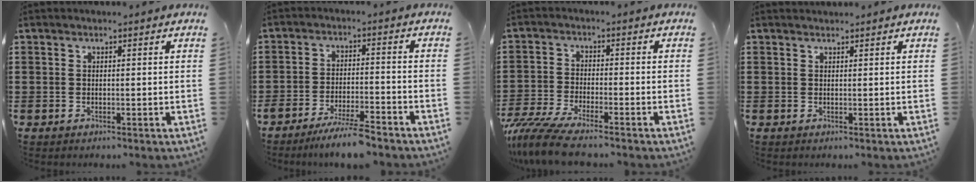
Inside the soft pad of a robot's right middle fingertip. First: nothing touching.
{"total": 5.3, "force": [-4.7, 0.0, 2.3], "torque": [-0.042, -0.007, -0.087]}
{"total": 6.1, "force": [-5.3, 0.2, 3.1], "torque": [-0.090, -0.022, -0.110]}
{"total": 0.7, "force": [0.7, 0.2, -0.1], "torque": [-0.001, 0.000, 0.014]}